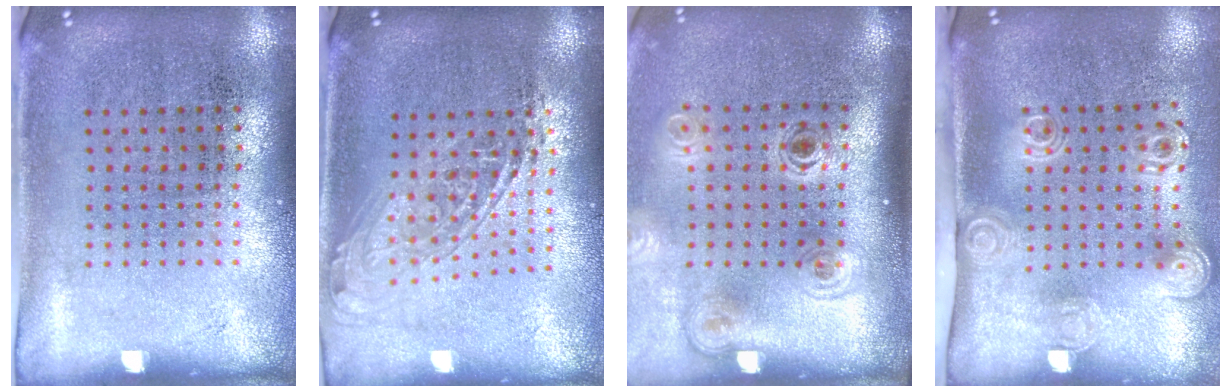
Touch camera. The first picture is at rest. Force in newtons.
{"total": 1.6, "press": 1.3, "slide": 1.0}
{"total": 1.9, "press": 1.3, "slide": 1.4}
{"total": 2.1, "press": 1.4, "slide": 1.6}